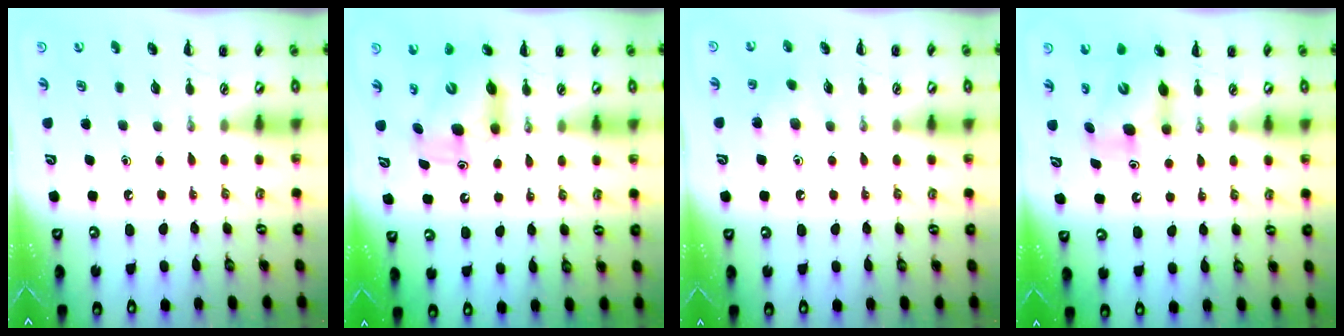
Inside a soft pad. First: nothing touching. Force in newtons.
{"total": 7.8, "press": 7.6, "slide": 2.0}
{"total": 6.8, "press": 6.6, "slide": 1.6}
{"total": 7.3, "press": 7.2, "slide": 1.4}